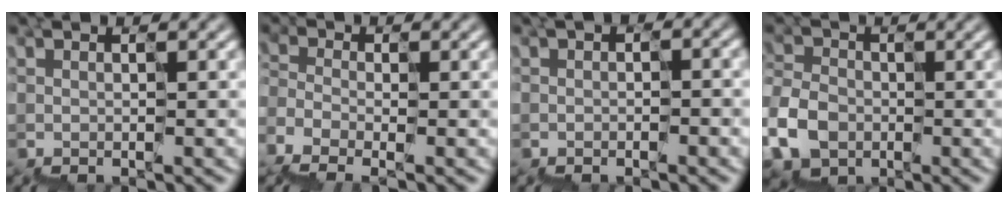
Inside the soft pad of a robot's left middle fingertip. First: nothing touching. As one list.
[{"total": 2.6, "force": [-2.6, -0.3, -0.4], "torque": [0.014, -0.016, -0.055]}, {"total": 1.0, "force": [-0.6, 0.5, 0.5], "torque": [-0.003, 0.005, -0.012]}, {"total": 4.1, "force": [-3.1, 2.8, 0.1], "torque": [-0.018, -0.010, -0.064]}]